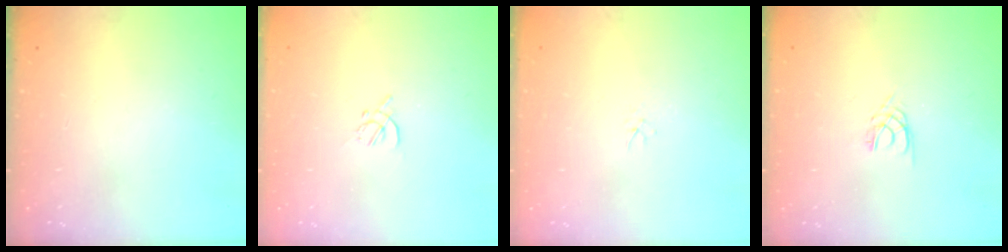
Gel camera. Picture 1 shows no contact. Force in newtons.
{"total": 1.4, "press": 1.3, "slide": 0.5}
{"total": 1.6, "press": 1.6, "slide": 0.2}
{"total": 2.4, "press": 2.4, "slide": 0.3}